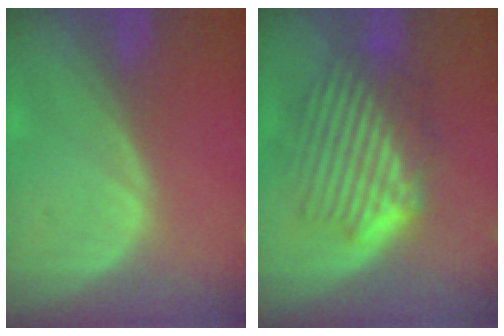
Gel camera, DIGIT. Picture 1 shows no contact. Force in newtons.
{"total": 9.1, "press": 8.3, "slide": 3.7}